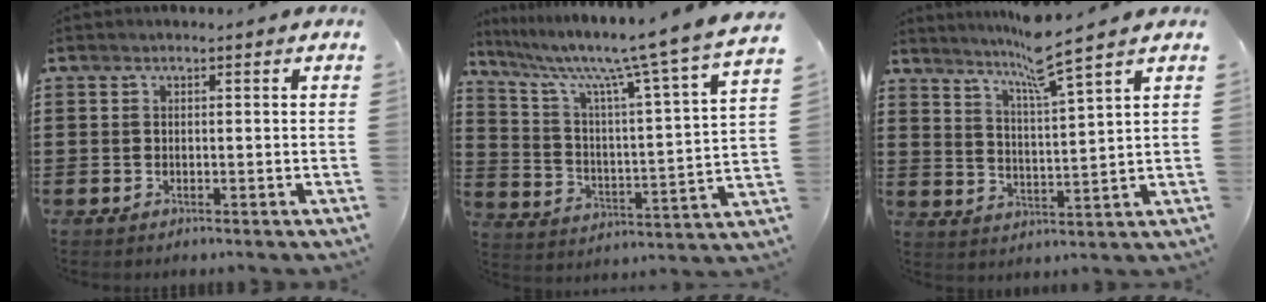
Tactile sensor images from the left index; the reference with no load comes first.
{"total": 9.4, "force": [7.8, -0.7, 5.1], "torque": [-0.125, -0.065, 0.115]}
{"total": 7.2, "force": [5.9, -0.9, 4.0], "torque": [-0.089, -0.031, 0.099]}